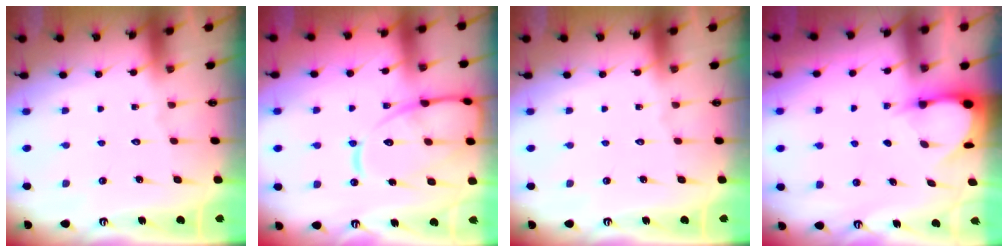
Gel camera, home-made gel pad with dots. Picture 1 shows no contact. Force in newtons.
{"total": 16.0, "press": 15.9, "slide": 1.5}
{"total": 0.0}
{"total": 3.5, "press": 3.5, "slide": 0.4}